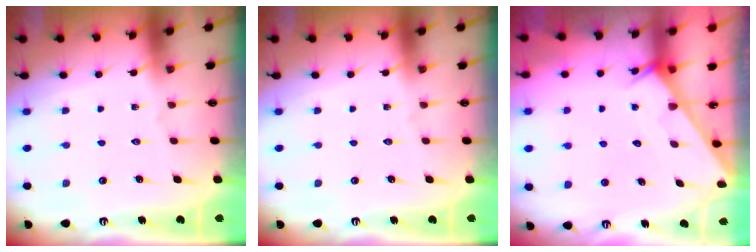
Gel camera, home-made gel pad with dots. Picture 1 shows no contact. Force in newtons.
{"total": 0.0}
{"total": 2.6, "press": 2.6, "slide": 0.2}